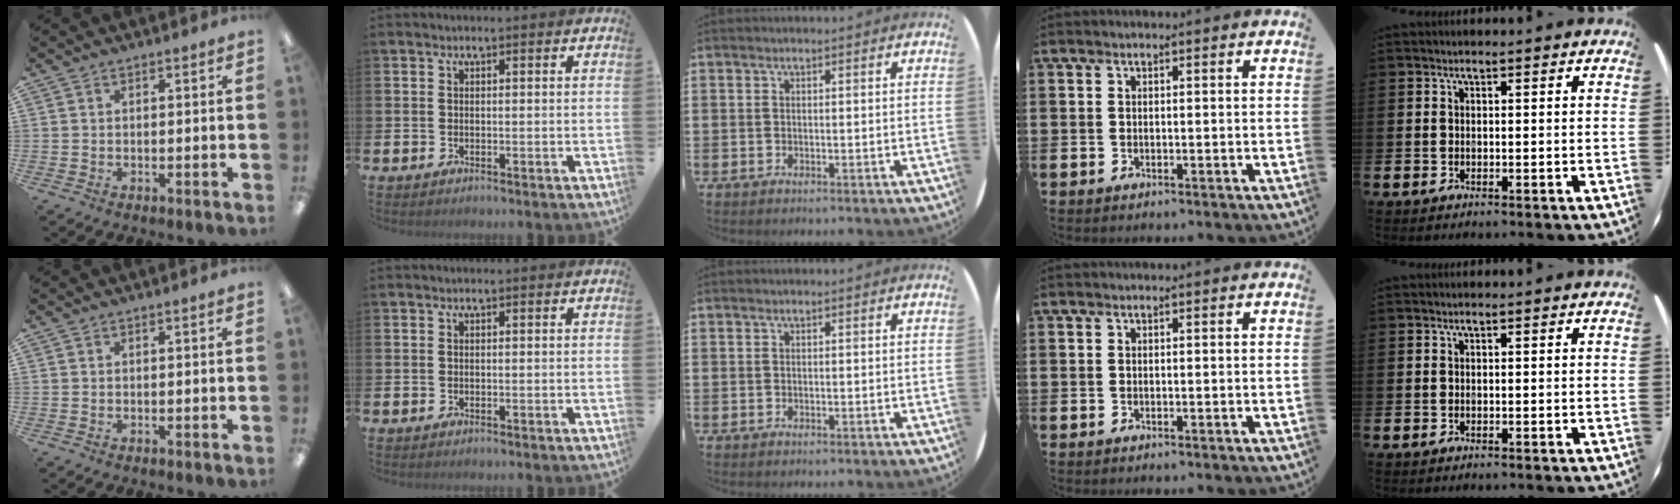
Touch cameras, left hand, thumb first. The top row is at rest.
{}